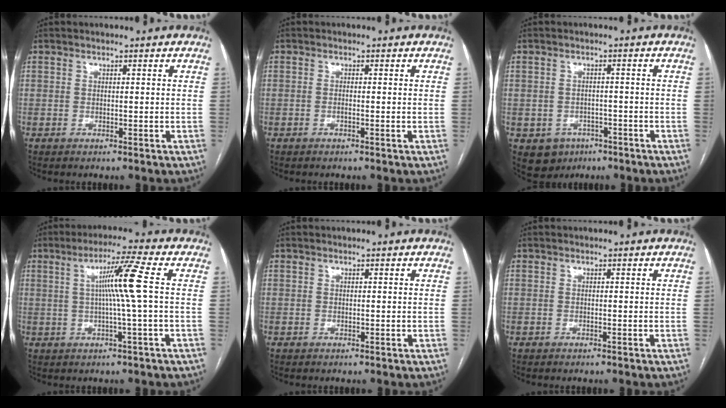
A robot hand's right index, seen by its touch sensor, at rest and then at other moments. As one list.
[{"total": 0.9, "force": [-0.2, 0.0, 0.9], "torque": [-0.017, 0.000, -0.003]}, {"total": 5.0, "force": [-2.6, 4.1, 1.2], "torque": [-0.015, 0.006, -0.030]}, {"total": 7.6, "force": [0.7, -1.2, 7.5], "torque": [-0.130, 0.011, 0.016]}, {"total": 0.0}, {"total": 0.0}]